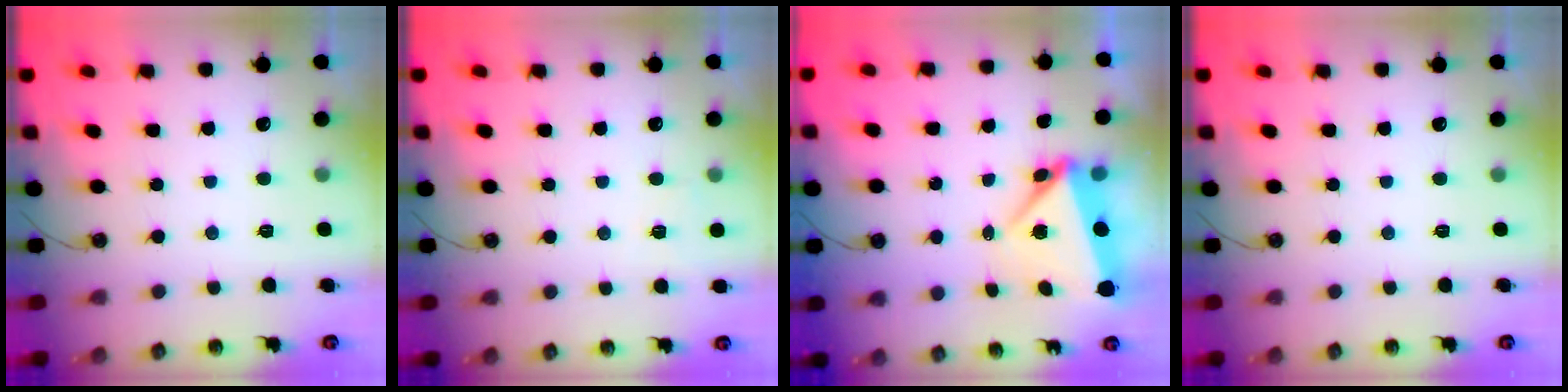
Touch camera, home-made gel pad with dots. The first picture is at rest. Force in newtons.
{"total": 3.7, "press": 3.7, "slide": 0.1}
{"total": 5.0, "press": 4.8, "slide": 1.6}
{"total": 0.0}